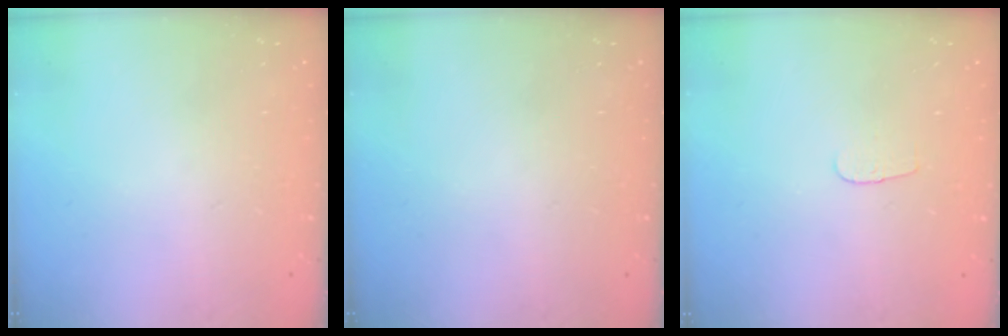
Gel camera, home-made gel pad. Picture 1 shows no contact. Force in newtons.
{"total": 0.0}
{"total": 2.9, "press": 2.8, "slide": 0.3}